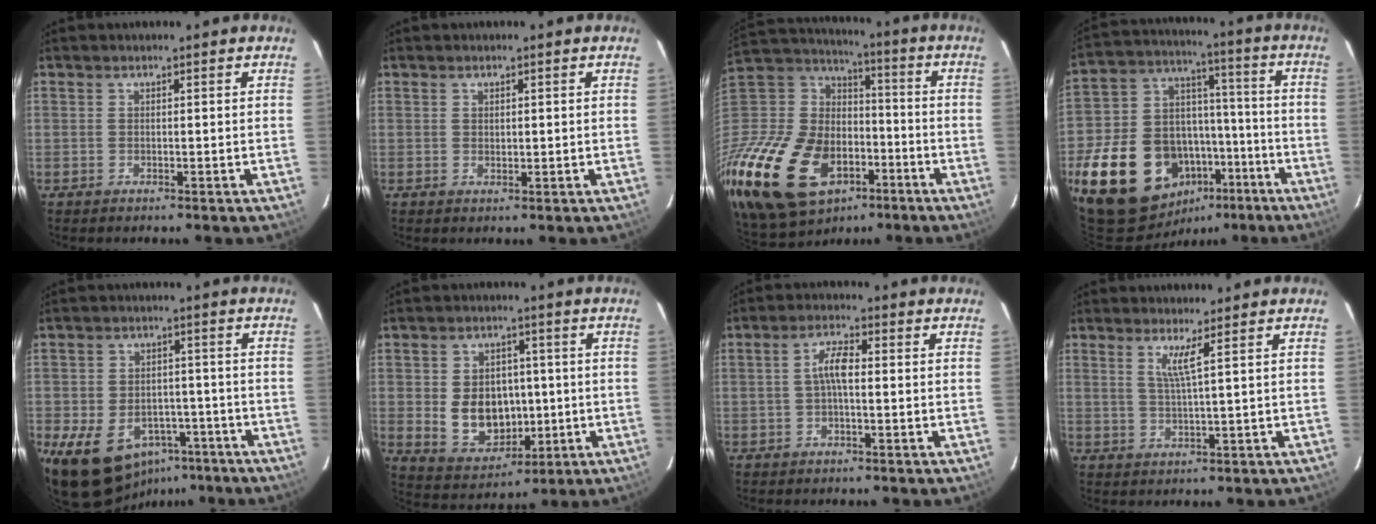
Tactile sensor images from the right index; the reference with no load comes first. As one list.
[{"total": 1.1, "force": [0.5, 0.8, 0.7], "torque": [-0.009, 0.002, 0.009]}, {"total": 32.1, "force": [-14.0, 22.0, 18.7], "torque": [-0.442, -0.001, -0.215]}, {"total": 22.8, "force": [-10.7, 16.0, 12.2], "torque": [-0.265, 0.041, -0.140]}, {"total": 13.7, "force": [-7.5, 9.6, 6.4], "torque": [-0.148, 0.010, -0.091]}, {"total": 11.0, "force": [-0.8, 8.7, 6.7], "torque": [-0.146, 0.003, 0.011]}, {"total": 4.1, "force": [-0.2, 1.3, 3.9], "torque": [-0.078, 0.011, -0.004]}, {"total": 3.0, "force": [1.6, -0.8, 2.5], "torque": [-0.047, -0.010, 0.028]}]